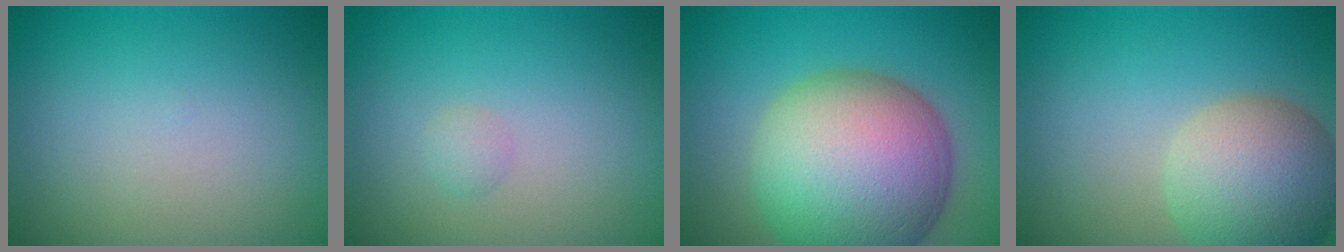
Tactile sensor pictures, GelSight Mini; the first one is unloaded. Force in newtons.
{"total": 0.7, "press": 0.7, "slide": 0.0}
{"total": 14.2, "press": 14.2, "slide": 0.5}
{"total": 7.6, "press": 7.5, "slide": 0.5}